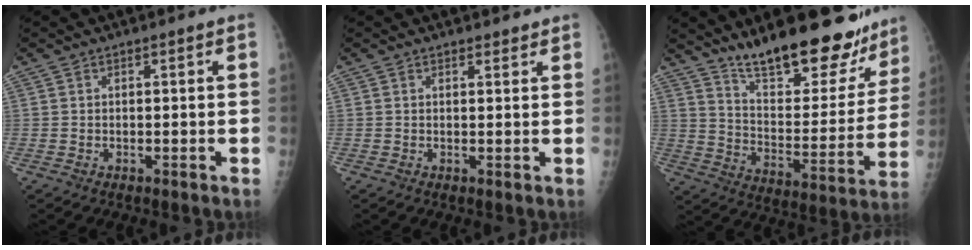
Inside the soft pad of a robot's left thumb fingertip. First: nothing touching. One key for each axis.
{"total": 1.5, "fx": 1.4, "fy": 0.6, "fz": 0.2, "tx": 0.010, "ty": -0.007, "tz": 0.018}
{"total": 24.8, "fx": 19.6, "fy": 8.0, "fz": 12.9, "tx": -0.141, "ty": -0.107, "tz": 0.290}